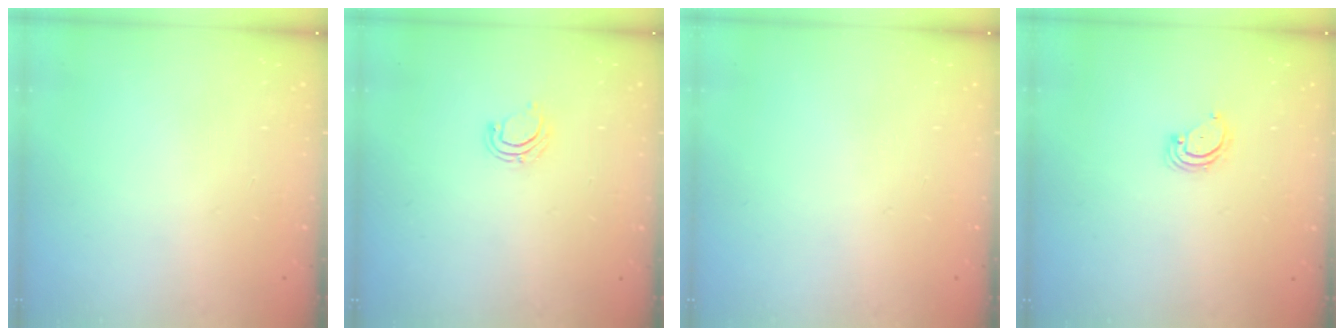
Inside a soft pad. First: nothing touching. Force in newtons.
{"total": 5.0, "press": 4.9, "slide": 1.0}
{"total": 0.0}
{"total": 2.8, "press": 2.8, "slide": 0.3}